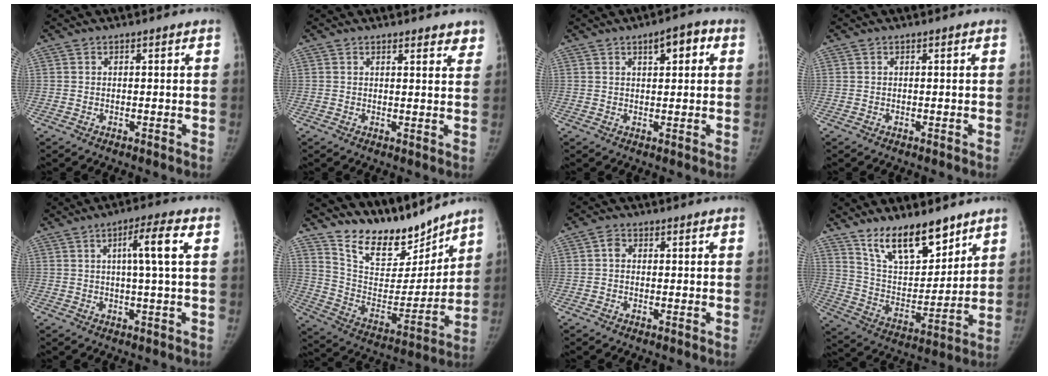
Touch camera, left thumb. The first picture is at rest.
{"total": 4.0, "force": [3.5, 1.3, 1.5], "torque": [0.005, -0.017, 0.035]}
{"total": 5.0, "force": [2.1, 2.1, 4.1], "torque": [-0.042, 0.002, 0.025]}
{"total": 0.0}
{"total": 6.8, "force": [1.6, 0.2, 6.6], "torque": [-0.118, 0.006, 0.024]}
{"total": 17.4, "force": [15.4, 6.0, 5.5], "torque": [-0.042, -0.106, 0.274]}
{"total": 1.8, "force": [0.1, 1.4, 1.0], "torque": [-0.011, 0.006, -0.003]}
{"total": 15.7, "force": [11.5, 6.6, 8.5], "torque": [-0.092, -0.076, 0.210]}